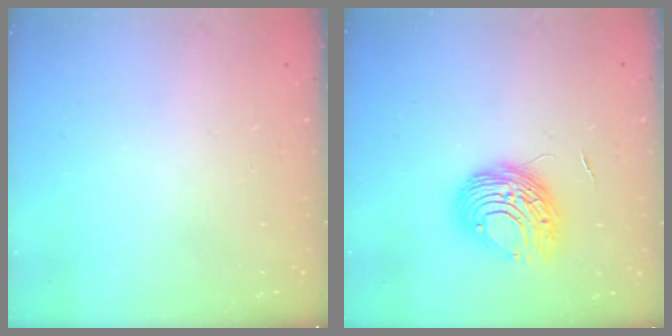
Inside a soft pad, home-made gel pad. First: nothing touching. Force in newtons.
{"total": 9.6, "press": 9.5, "slide": 0.9}